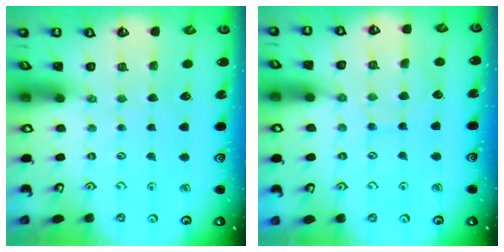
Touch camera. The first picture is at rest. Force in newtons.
{"total": 6.9, "press": 6.8, "slide": 0.7}